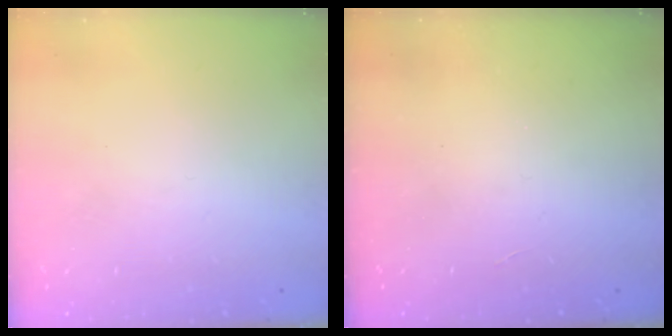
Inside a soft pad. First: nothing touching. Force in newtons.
{"total": 2.1, "press": 2.1, "slide": 0.4}